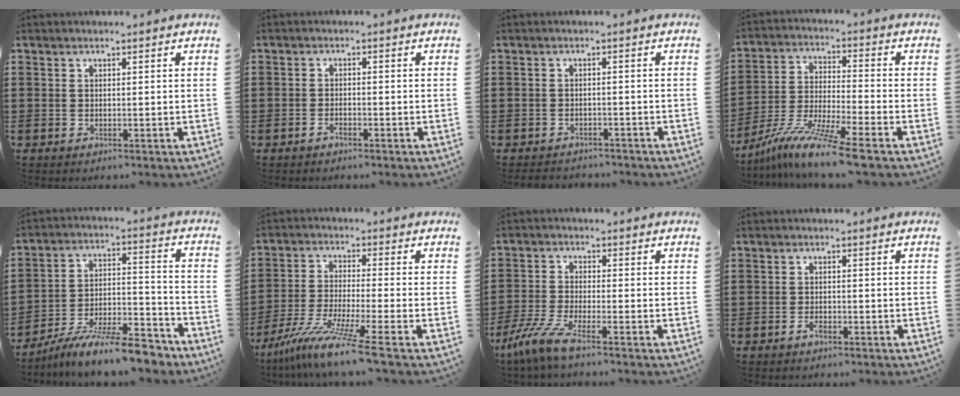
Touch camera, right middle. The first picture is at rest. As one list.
[{"total": 1.4, "force": [-1.2, 0.5, 0.4], "torque": [-0.010, 0.000, -0.023]}, {"total": 1.8, "force": [-1.8, 0.4, -0.1], "torque": [-0.004, 0.001, -0.041]}, {"total": 9.7, "force": [-8.0, -0.5, 5.5], "torque": [-0.107, -0.005, -0.161]}, {"total": 11.6, "force": [-10.2, 1.1, 5.5], "torque": [-0.083, 0.031, -0.190]}, {"total": 9.1, "force": [-7.1, -0.9, 5.7], "torque": [-0.124, -0.018, -0.144]}, {"total": 5.8, "force": [-4.0, 0.3, 4.2], "torque": [-0.111, -0.020, -0.084]}, {"total": 1.5, "force": [-1.2, 0.6, 0.7], "torque": [-0.015, -0.002, -0.023]}]